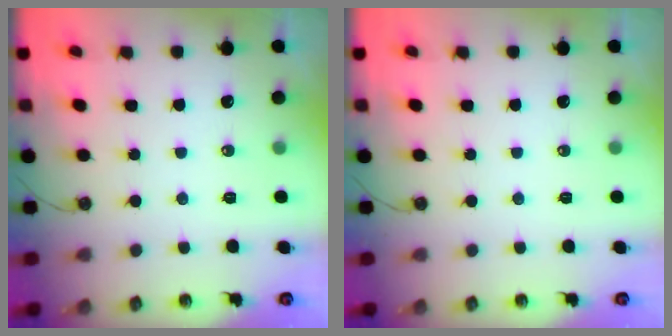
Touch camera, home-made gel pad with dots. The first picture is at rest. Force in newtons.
{"total": 0.0}